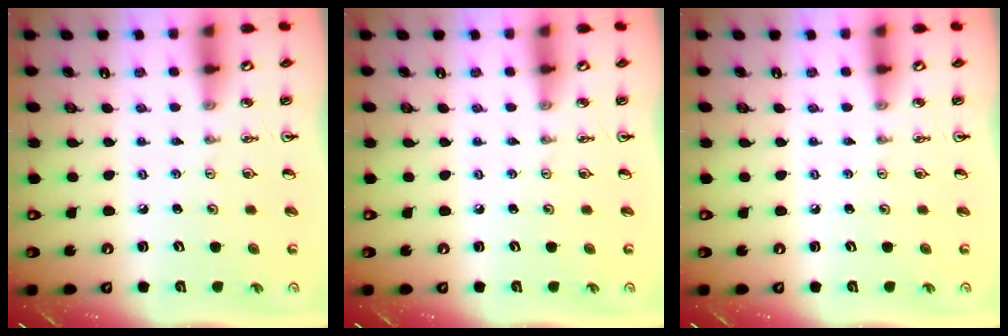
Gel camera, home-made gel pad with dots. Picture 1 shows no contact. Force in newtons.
{"total": 0.0}
{"total": 0.0}